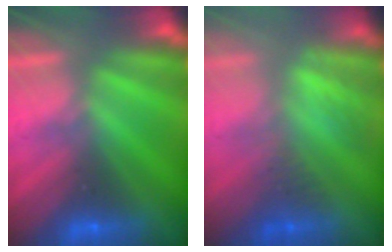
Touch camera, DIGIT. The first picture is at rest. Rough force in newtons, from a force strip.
{"total": 2.9}